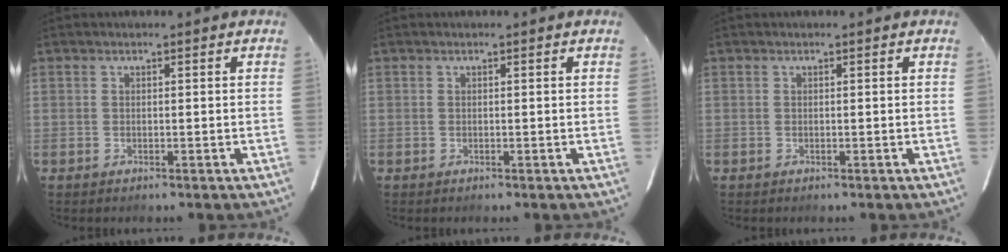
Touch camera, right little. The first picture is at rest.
{"total": 0.0}
{"total": 0.0}